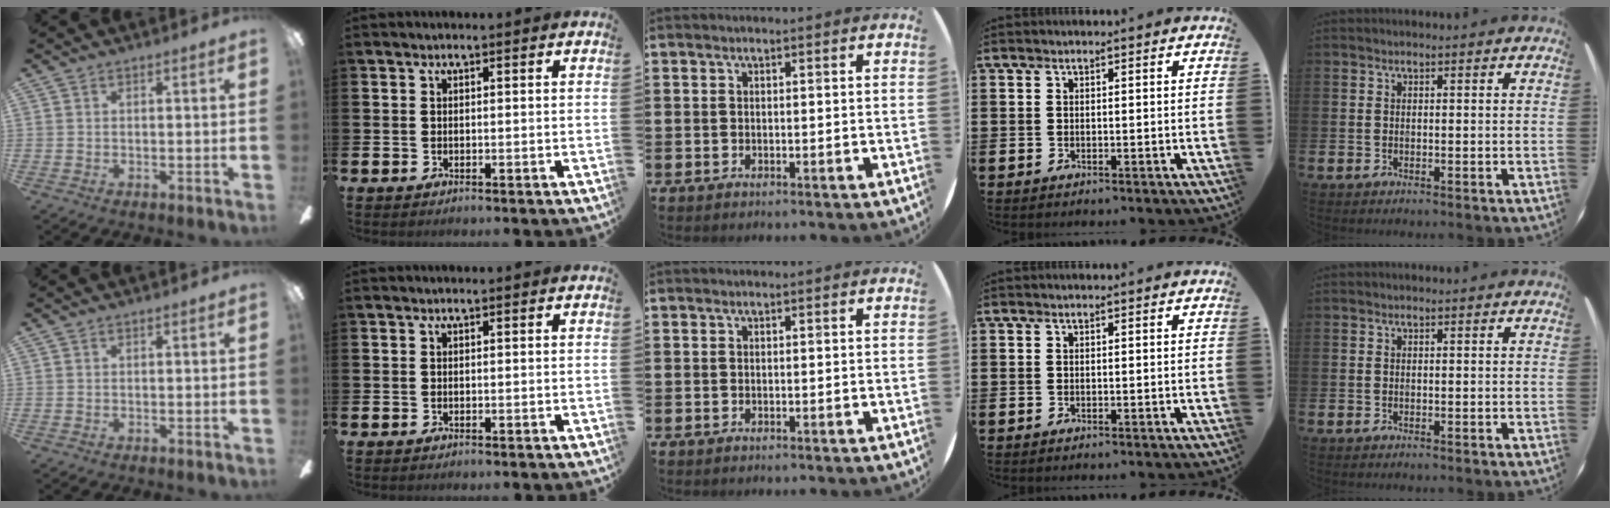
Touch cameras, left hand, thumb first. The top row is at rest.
{}